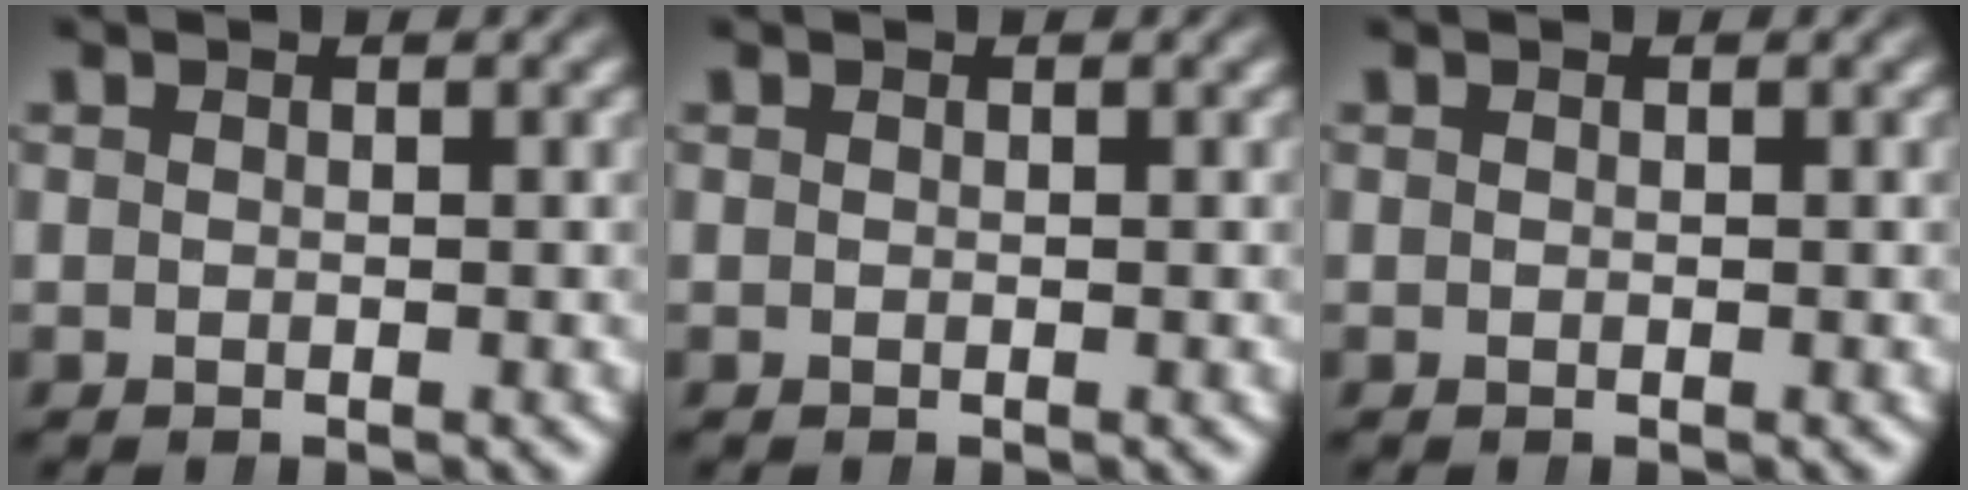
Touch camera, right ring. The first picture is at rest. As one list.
[{"total": 0.0}, {"total": 0.0}]